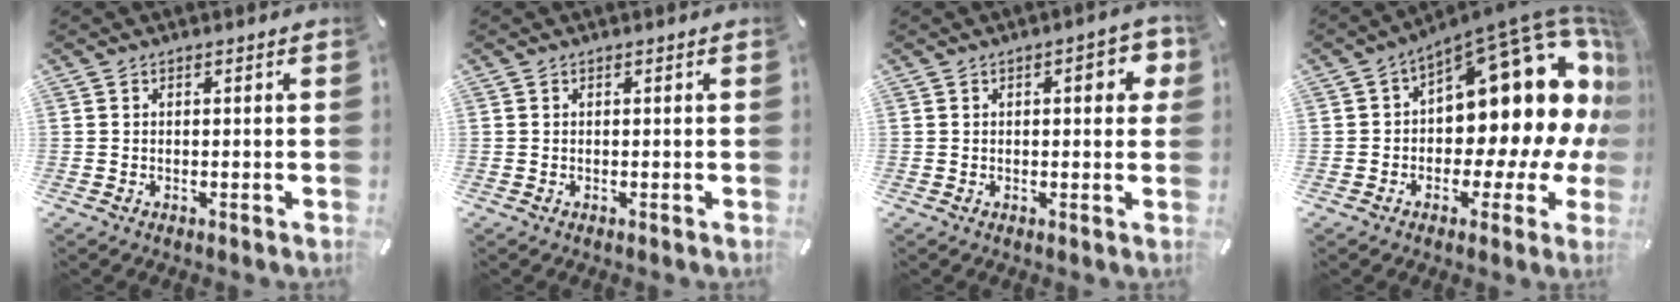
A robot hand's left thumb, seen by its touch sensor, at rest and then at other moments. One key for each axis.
{"total": 0.0}
{"total": 6.1, "fx": 1.5, "fy": 2.6, "fz": 5.4, "tx": -0.063, "ty": -0.001, "tz": 0.016}
{"total": 20.6, "fx": 6.4, "fy": 10.4, "fz": 16.5, "tx": -0.200, "ty": -0.082, "tz": 0.114}